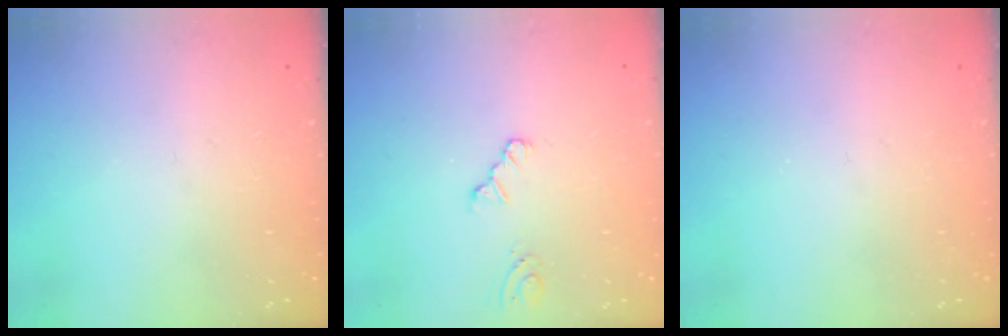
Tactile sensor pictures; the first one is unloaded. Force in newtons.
{"total": 2.2, "press": 2.2, "slide": 0.3}
{"total": 0.0}